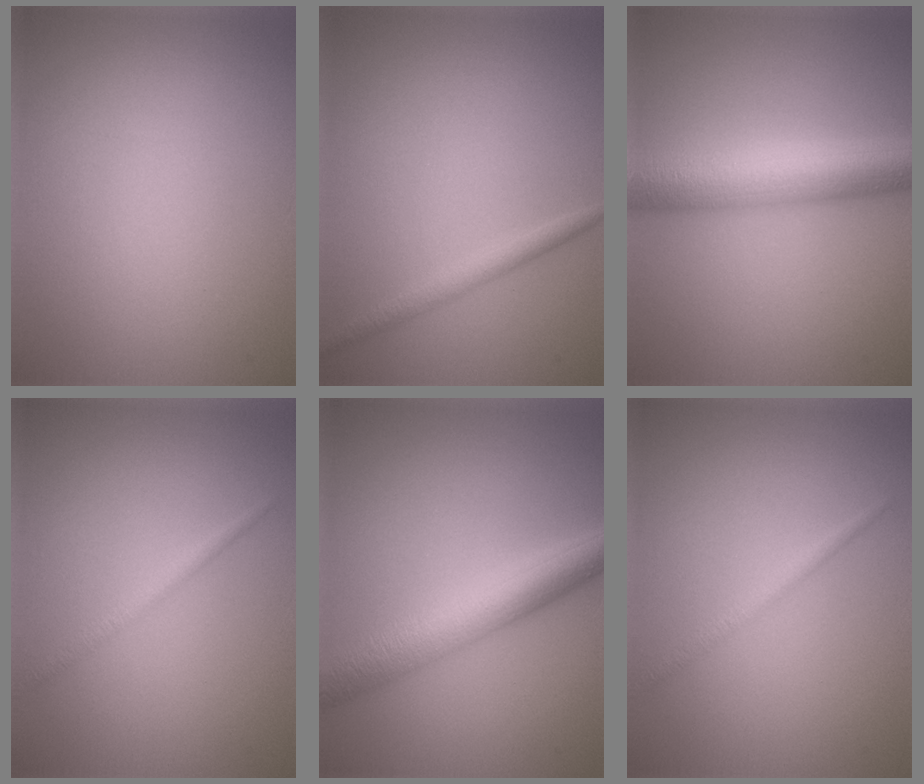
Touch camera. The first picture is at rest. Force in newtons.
{"total": 1.6, "press": 1.6, "slide": 0.1}
{"total": 7.8, "press": 7.8, "slide": 0.1}
{"total": 1.2, "press": 1.2, "slide": 0.0}
{"total": 6.5, "press": 6.5, "slide": 0.0}
{"total": 1.2, "press": 1.2, "slide": 0.0}